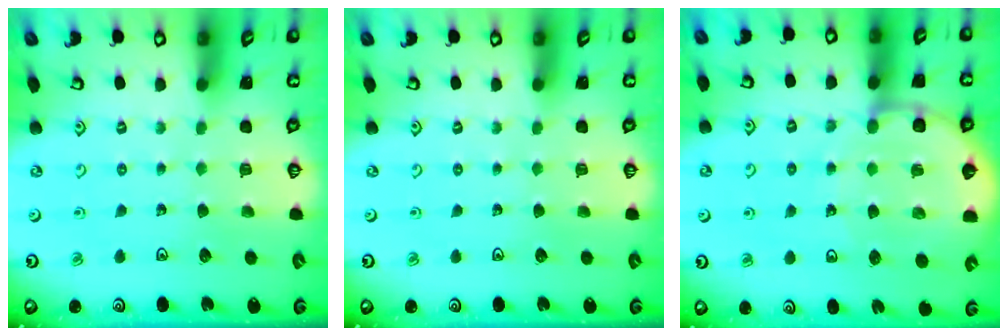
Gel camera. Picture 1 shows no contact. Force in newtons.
{"total": 0.0}
{"total": 9.3, "press": 9.0, "slide": 2.1}